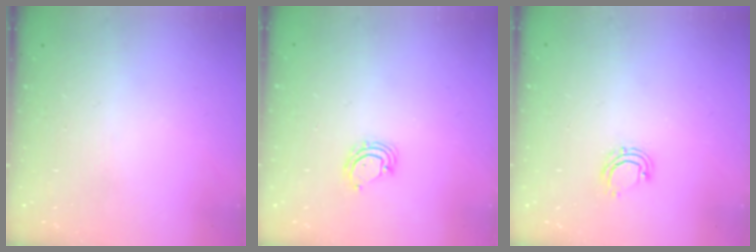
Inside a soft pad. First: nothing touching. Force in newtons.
{"total": 5.0, "press": 5.0, "slide": 0.4}
{"total": 5.0, "press": 4.9, "slide": 1.0}